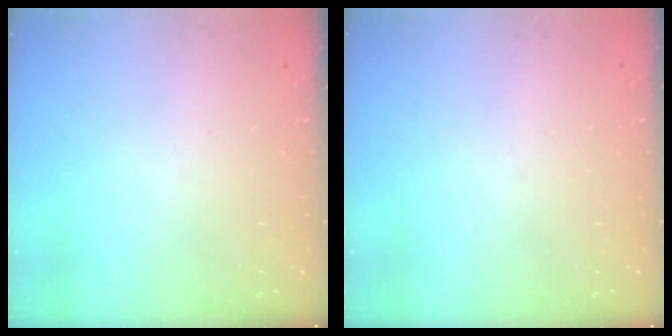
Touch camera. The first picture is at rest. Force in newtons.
{"total": 0.0}